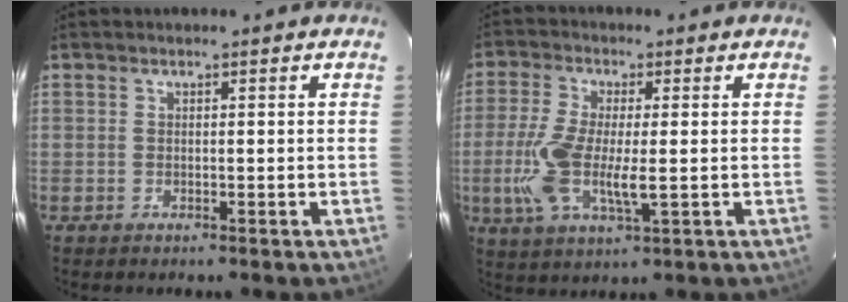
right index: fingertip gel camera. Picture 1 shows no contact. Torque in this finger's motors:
{"motor_torque": [0.36, -0.09, 0.61, 0.13]}